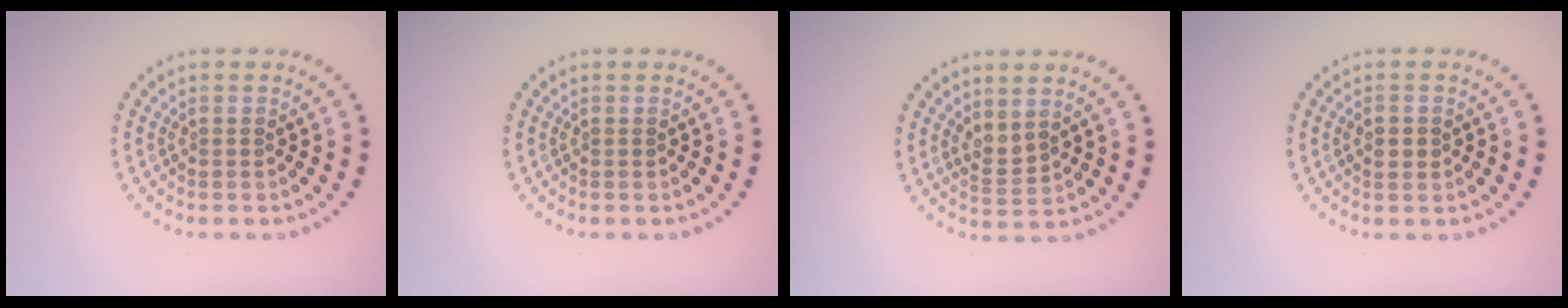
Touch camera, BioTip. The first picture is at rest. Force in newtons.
{"total": 0.0}
{"total": 1.5, "press": 1.3, "slide": 0.9}
{"total": 1.0, "press": 1.0, "slide": 0.0}